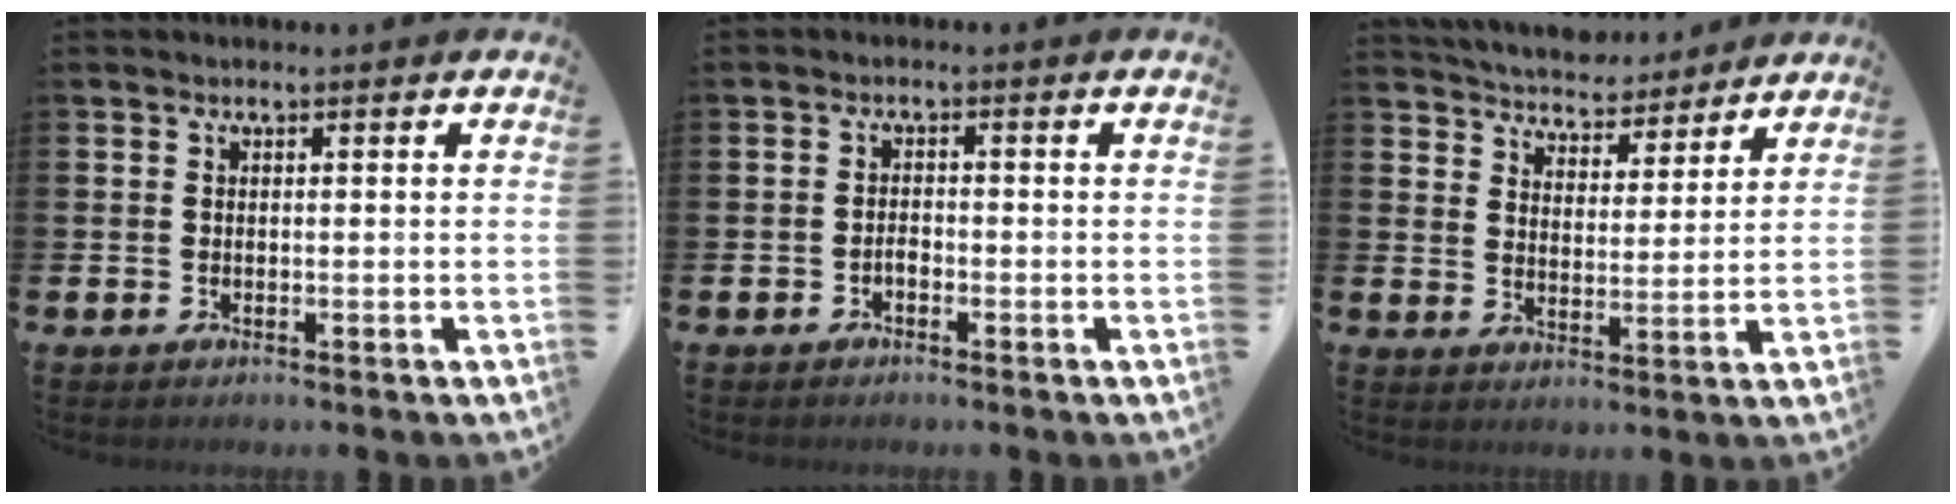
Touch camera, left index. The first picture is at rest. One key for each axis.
{"total": 1.3, "fx": -0.9, "fy": 0.6, "fz": 0.7, "tx": -0.013, "ty": 0.001, "tz": -0.018}
{"total": 5.0, "fx": 4.9, "fy": 1.2, "fz": -0.3, "tx": -0.015, "ty": -0.040, "tz": 0.084}